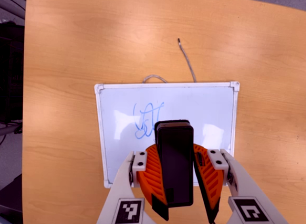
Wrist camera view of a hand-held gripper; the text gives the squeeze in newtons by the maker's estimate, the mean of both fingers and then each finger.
{"total": 11.9, "left": 11.1, "right": 12.6}